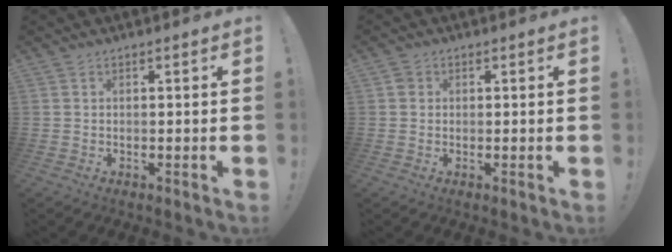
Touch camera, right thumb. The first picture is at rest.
{"total": 1.5, "force": [0.6, 1.3, 0.3], "torque": [-0.003, 0.001, 0.011]}